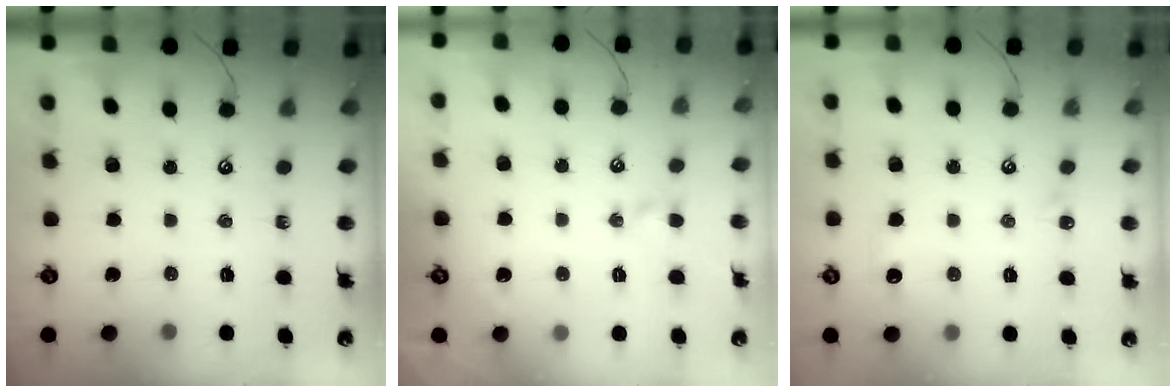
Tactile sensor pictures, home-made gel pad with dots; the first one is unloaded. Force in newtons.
{"total": 0.6, "press": 0.6, "slide": 0.1}
{"total": 4.2, "press": 4.1, "slide": 0.7}